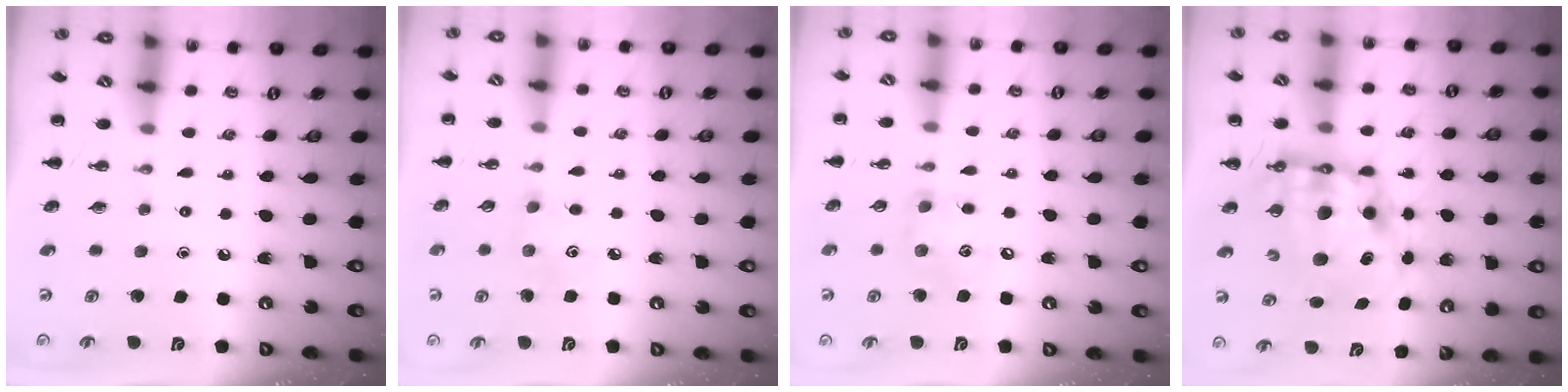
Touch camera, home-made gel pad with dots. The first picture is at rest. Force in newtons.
{"total": 3.8, "press": 3.7, "slide": 0.9}
{"total": 7.5, "press": 7.4, "slide": 0.9}
{"total": 13.9, "press": 13.4, "slide": 3.6}